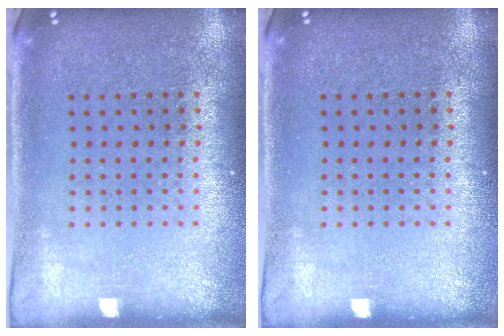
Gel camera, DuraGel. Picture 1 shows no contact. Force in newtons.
{"total": 0.0}